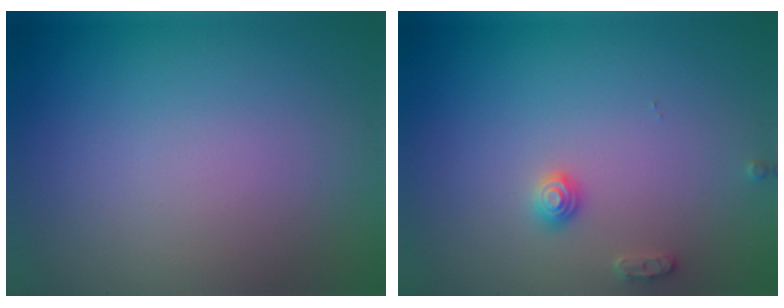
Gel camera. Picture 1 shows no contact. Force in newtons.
{"total": 1.4, "press": 1.4, "slide": 0.1}